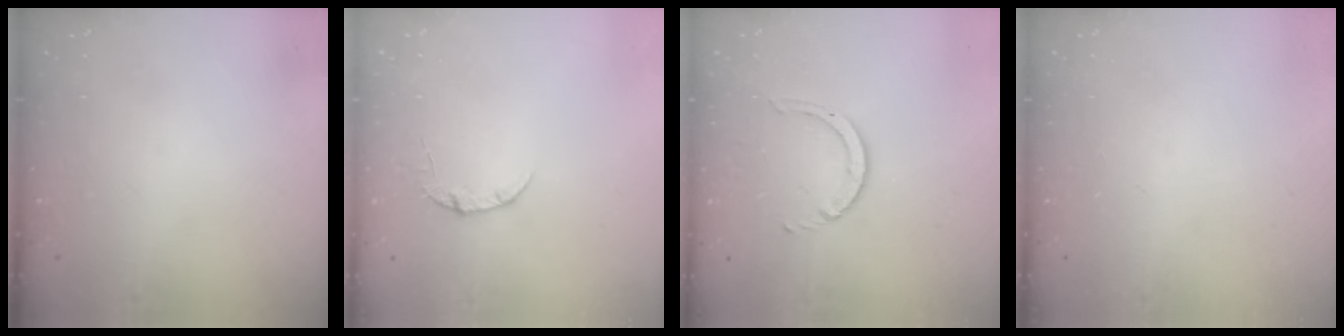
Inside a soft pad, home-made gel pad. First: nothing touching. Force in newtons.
{"total": 3.4, "press": 3.4, "slide": 0.4}
{"total": 2.5, "press": 2.4, "slide": 0.3}
{"total": 0.0}